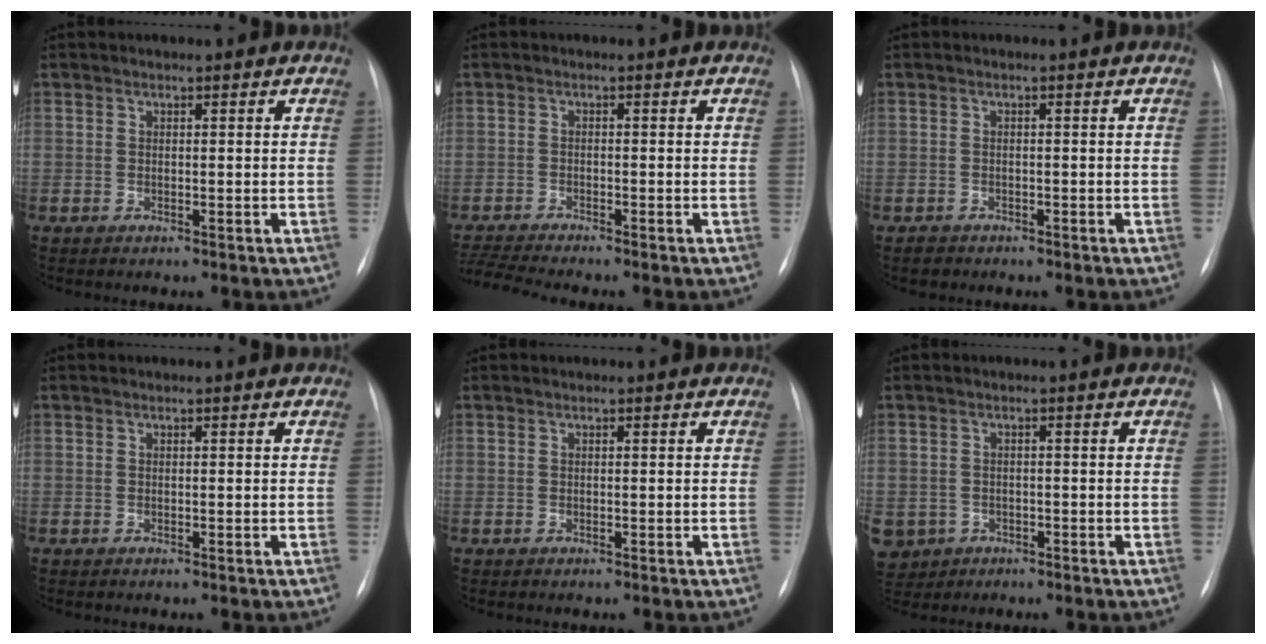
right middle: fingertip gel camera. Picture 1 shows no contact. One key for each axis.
{"total": 4.8, "fx": -4.4, "fy": -1.2, "fz": 1.2, "tx": -0.027, "ty": -0.016, "tz": -0.078}
{"total": 1.3, "fx": -1.0, "fy": 0.9, "fz": 0.0, "tx": -0.004, "ty": 0.002, "tz": -0.017}
{"total": 0.0}
{"total": 0.0}
{"total": 8.6, "fx": -3.8, "fy": 7.4, "fz": 2.3, "tx": -0.074, "ty": 0.003, "tz": -0.054}